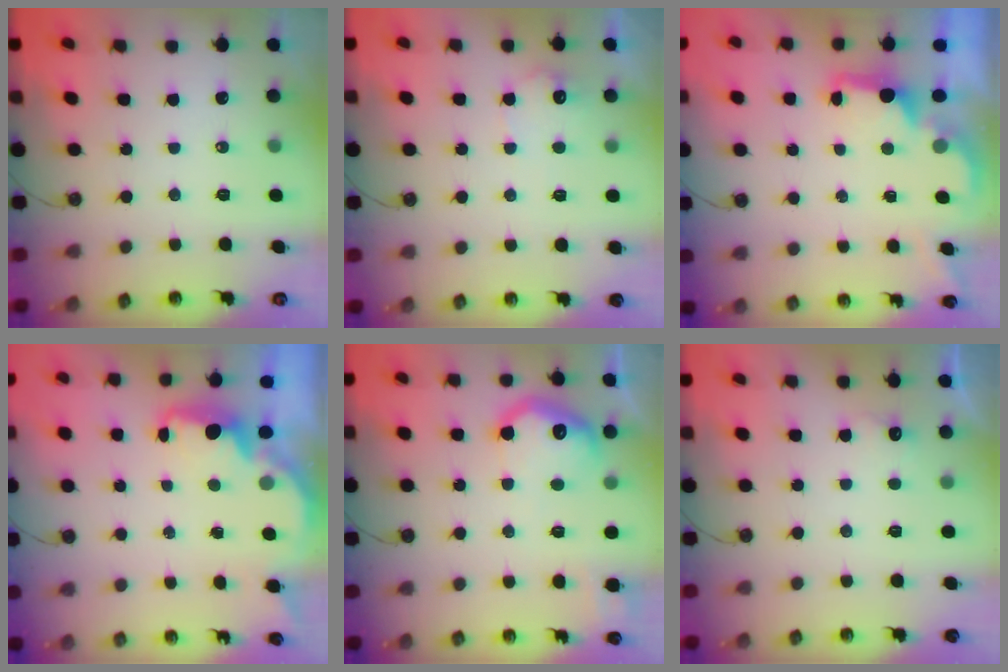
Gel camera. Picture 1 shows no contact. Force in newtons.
{"total": 7.0, "press": 6.9, "slide": 0.8}
{"total": 2.1, "press": 2.0, "slide": 0.8}
{"total": 2.5, "press": 2.4, "slide": 0.8}
{"total": 12.5, "press": 12.5, "slide": 0.9}
{"total": 7.3, "press": 7.2, "slide": 1.3}